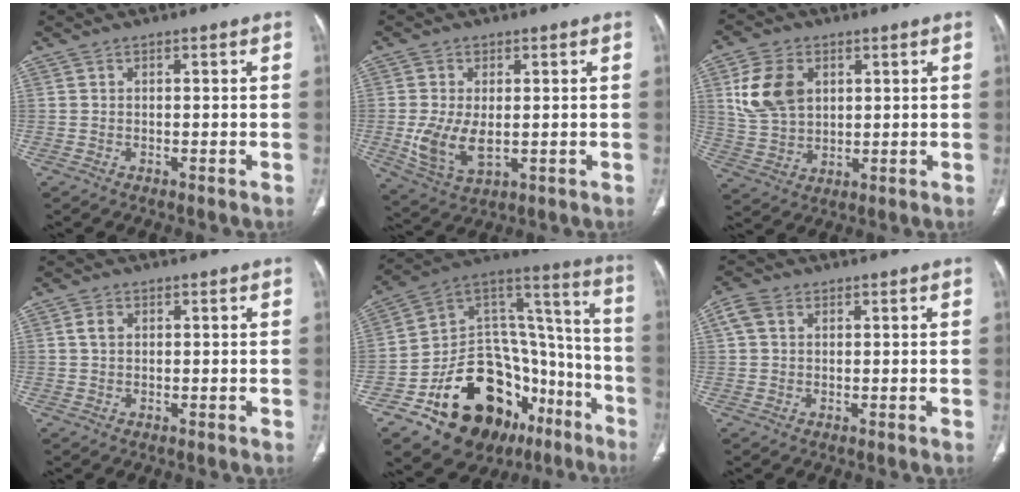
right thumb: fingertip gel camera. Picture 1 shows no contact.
{"total": 9.0, "force": [-0.6, 5.2, 7.3], "torque": [-0.141, -0.011, 0.000]}
{"total": 10.9, "force": [3.4, 7.7, 7.0], "torque": [-0.120, -0.007, 0.073]}
{"total": 2.2, "force": [0.6, 1.5, 1.4], "torque": [-0.024, 0.003, 0.012]}
{"total": 32.2, "force": [-15.5, 19.4, 20.5], "torque": [-0.242, 0.115, -0.229]}
{"total": 3.6, "force": [1.3, 2.7, 2.1], "torque": [-0.045, 0.011, 0.025]}